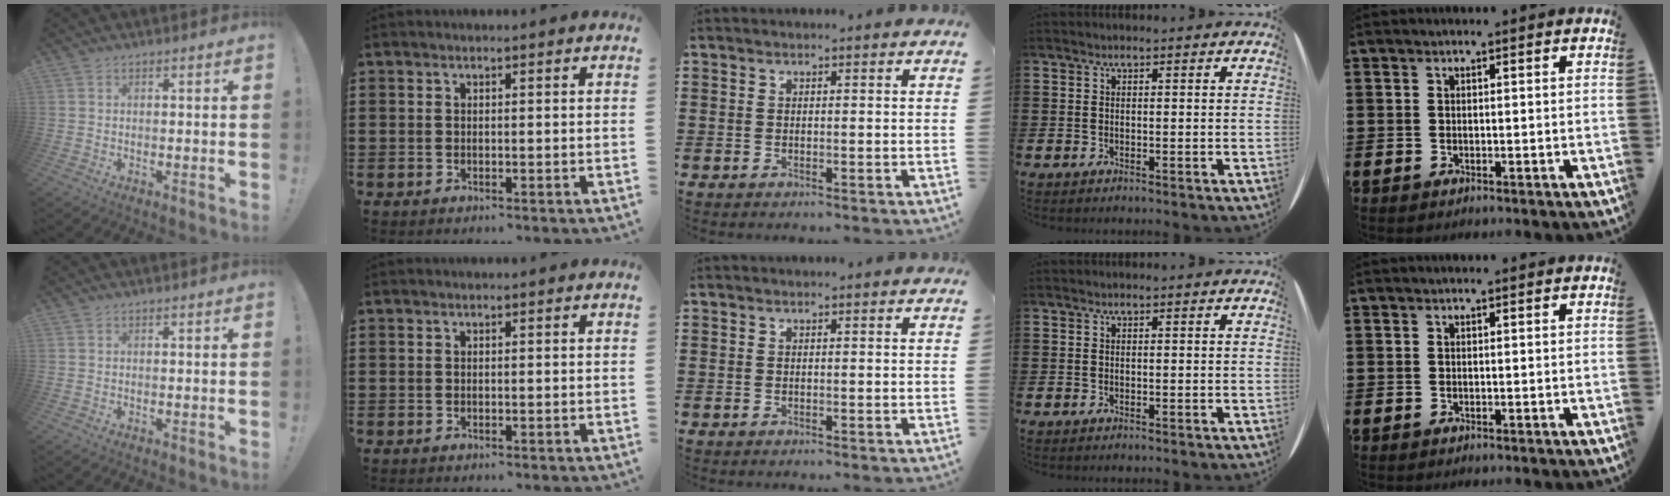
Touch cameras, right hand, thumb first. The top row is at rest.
{}